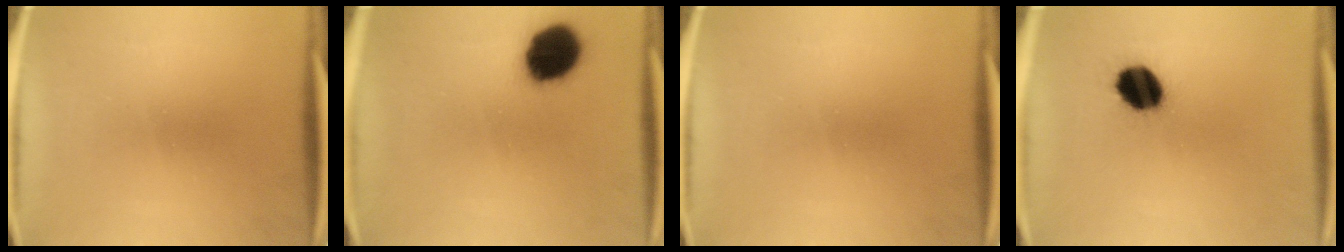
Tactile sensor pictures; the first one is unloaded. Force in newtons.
{"total": 11.9}
{"total": 0.0}
{"total": 10.2}